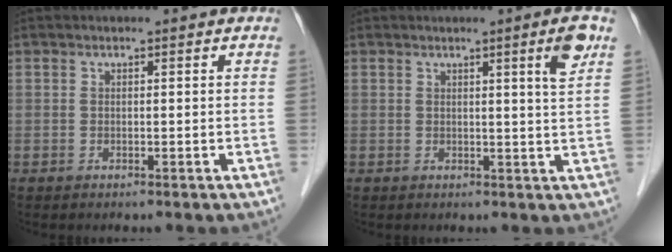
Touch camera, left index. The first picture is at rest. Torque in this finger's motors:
{"motor_torque": [0.54, -0.36, 0.14, 0.04]}